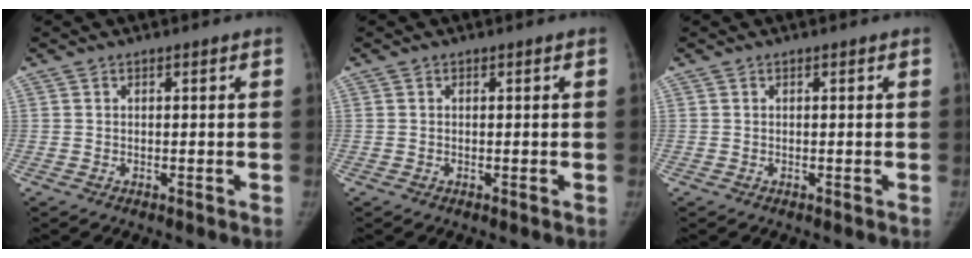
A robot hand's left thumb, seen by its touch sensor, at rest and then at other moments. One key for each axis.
{"total": 0.0}
{"total": 0.0}